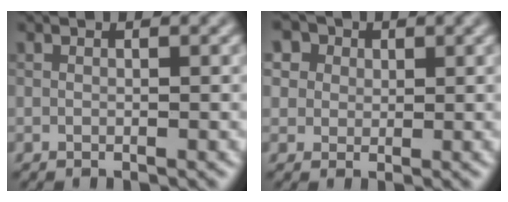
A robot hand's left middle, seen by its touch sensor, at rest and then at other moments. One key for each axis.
{"total": 7.2, "fx": 3.8, "fy": 5.3, "fz": 3.1, "tx": -0.065, "ty": 0.021, "tz": 0.046}